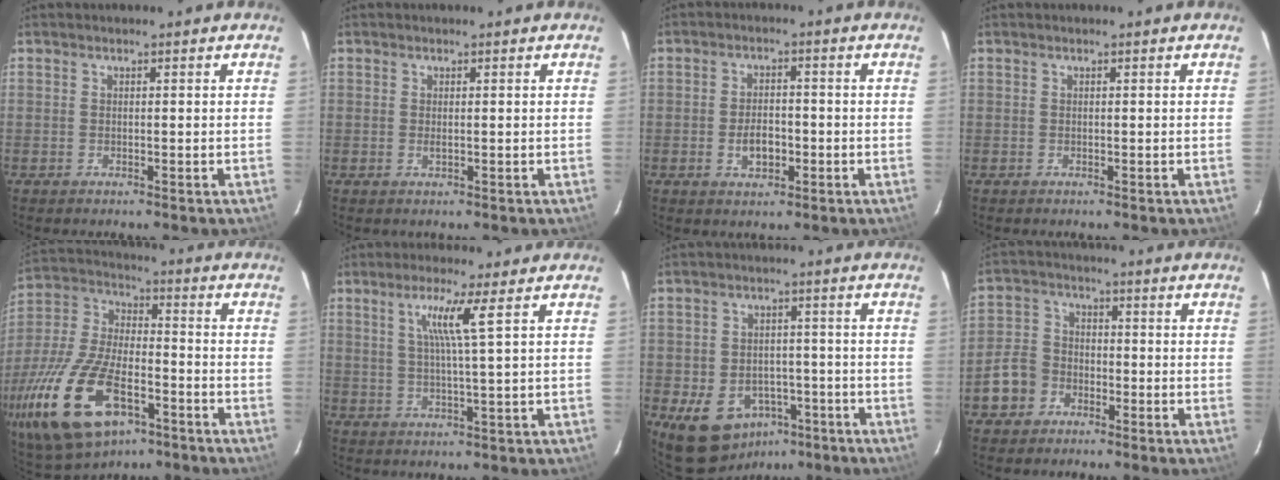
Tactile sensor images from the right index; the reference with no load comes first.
{"total": 0.5, "force": [0.1, 0.1, 0.5], "torque": [-0.011, 0.001, 0.003]}
{"total": 4.5, "force": [-1.4, 2.7, 3.4], "torque": [-0.064, 0.005, -0.018]}
{"total": 0.0}
{"total": 24.7, "force": [-12.1, 11.8, 18.0], "torque": [-0.396, -0.041, -0.208]}
{"total": 5.6, "force": [2.3, -1.2, 5.0], "torque": [-0.090, 0.000, 0.042]}
{"total": 10.5, "force": [-5.6, 7.8, 4.2], "torque": [-0.098, 0.017, -0.056]}
{"total": 7.1, "force": [-3.6, 5.8, 2.2], "torque": [-0.059, 0.023, -0.066]}